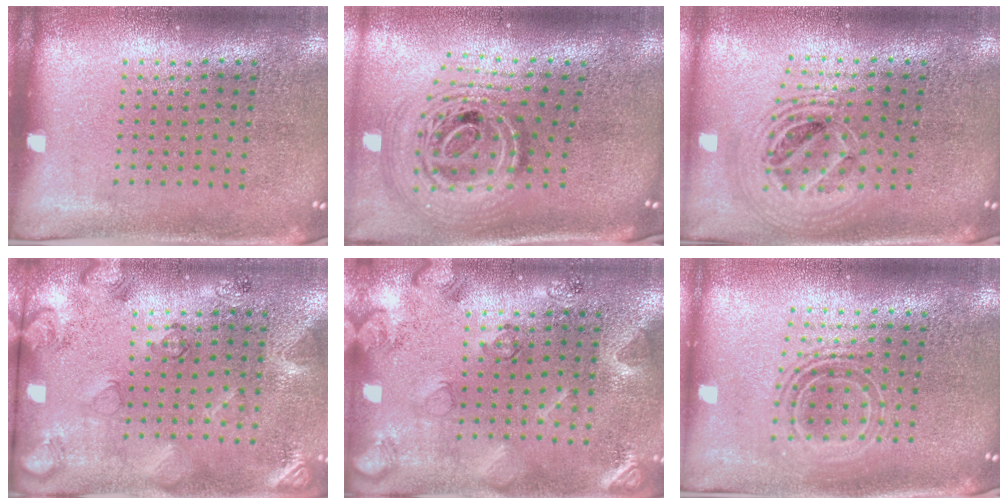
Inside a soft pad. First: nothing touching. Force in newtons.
{"total": 2.5, "press": 1.8, "slide": 1.8}
{"total": 2.2, "press": 1.7, "slide": 1.4}
{"total": 2.3, "press": 1.8, "slide": 1.4}
{"total": 2.2, "press": 2.1, "slide": 0.7}
{"total": 1.7, "press": 1.3, "slide": 1.1}